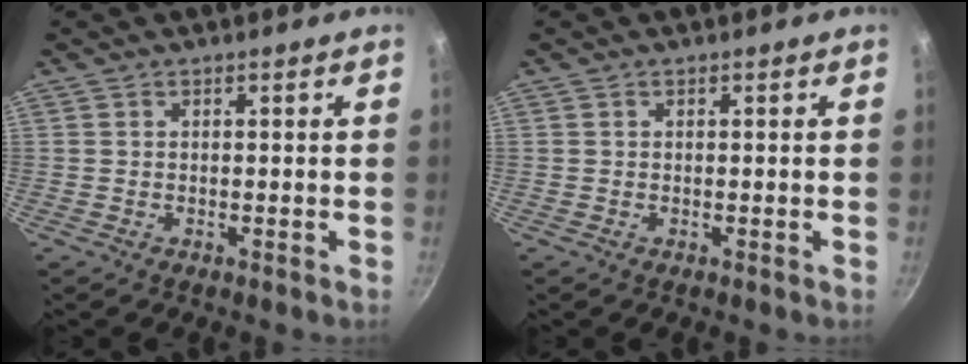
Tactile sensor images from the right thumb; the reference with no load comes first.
{"total": 0.0}